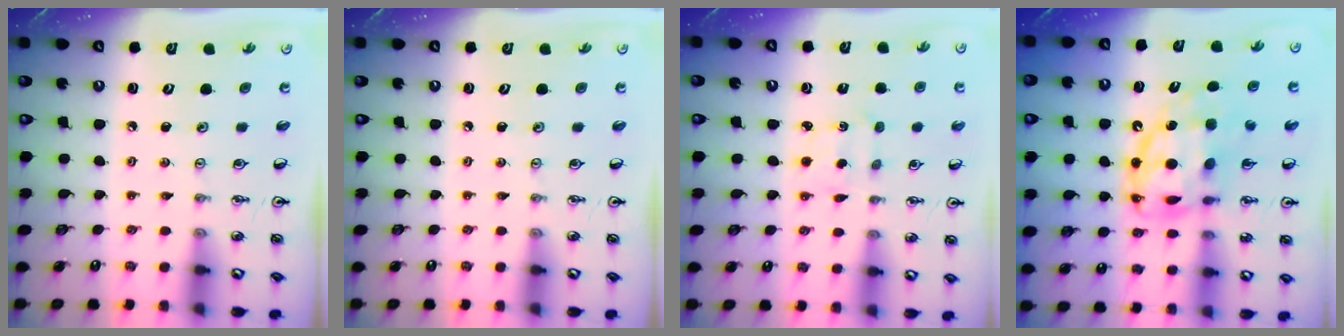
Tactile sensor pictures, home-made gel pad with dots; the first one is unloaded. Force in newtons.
{"total": 0.0}
{"total": 1.7, "press": 1.5, "slide": 0.7}
{"total": 14.9, "press": 14.8, "slide": 1.3}